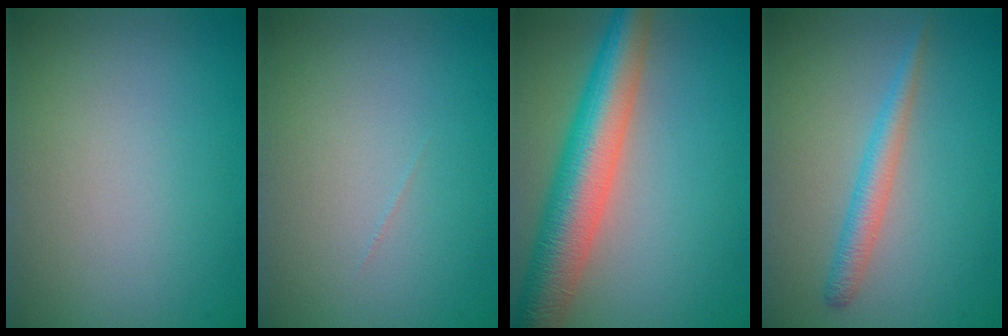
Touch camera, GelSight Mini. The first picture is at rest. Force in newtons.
{"total": 0.0}
{"total": 8.2, "press": 8.2, "slide": 0.3}
{"total": 2.2, "press": 2.2, "slide": 0.1}